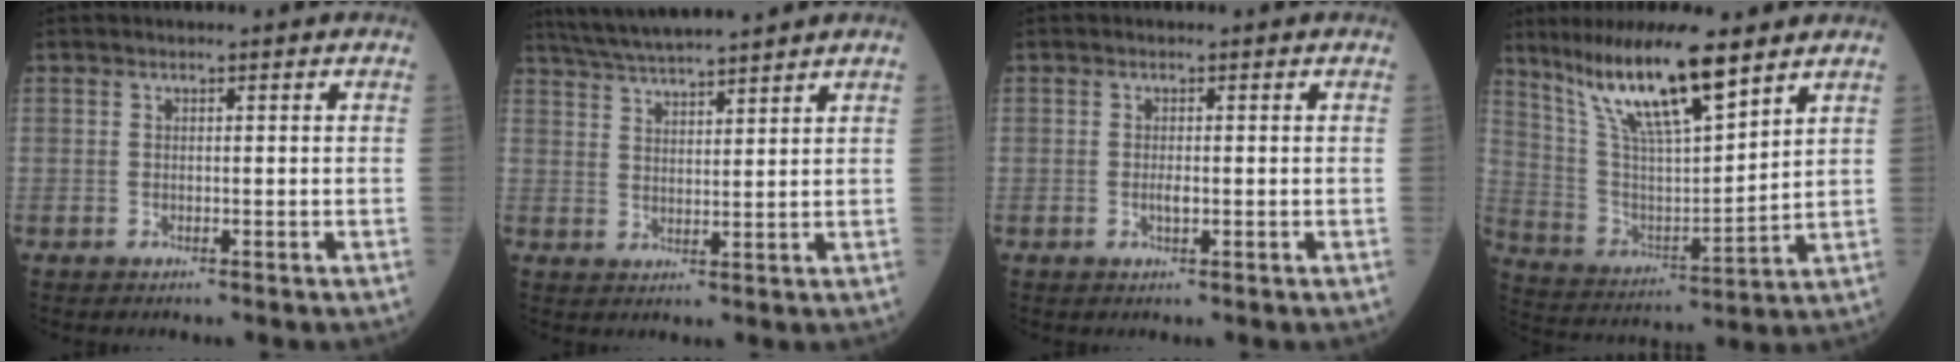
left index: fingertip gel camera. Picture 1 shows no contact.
{"total": 9.8, "force": [8.8, -0.5, 4.2], "torque": [-0.077, 0.022, 0.147]}
{"total": 1.1, "force": [-0.1, 0.3, 1.1], "torque": [-0.024, -0.002, -0.001]}
{"total": 15.6, "force": [11.3, 1.7, 10.7], "torque": [-0.204, 0.004, 0.217]}